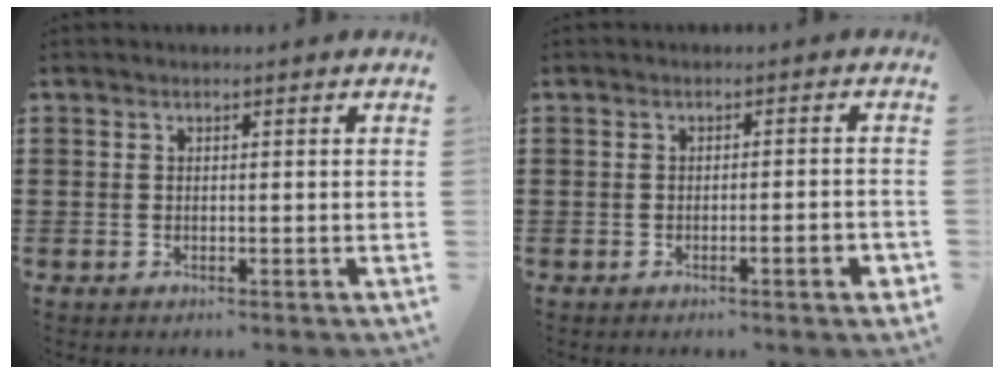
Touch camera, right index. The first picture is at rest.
{"total": 2.4, "force": [-1.1, 0.0, 2.1], "torque": [-0.033, -0.005, -0.019]}